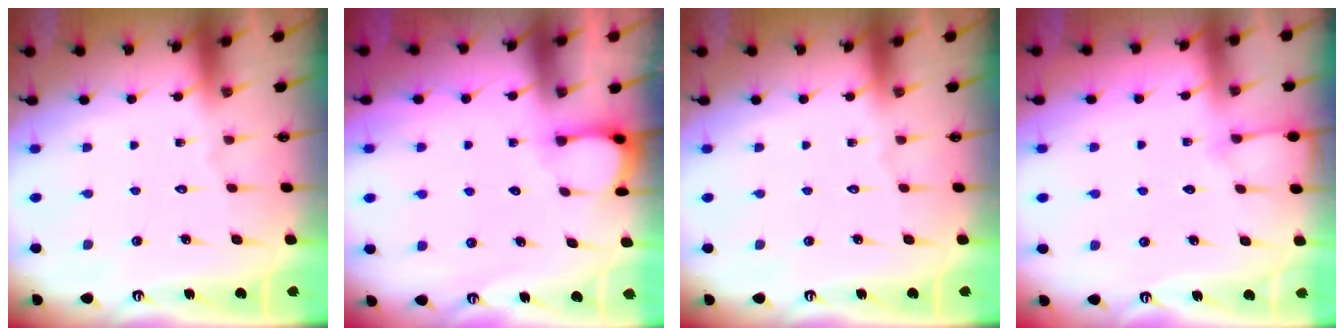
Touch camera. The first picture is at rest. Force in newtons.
{"total": 2.1, "press": 2.1, "slide": 0.3}
{"total": 0.0}
{"total": 5.7, "press": 5.6, "slide": 0.7}